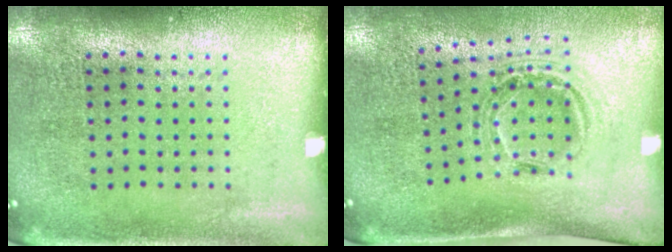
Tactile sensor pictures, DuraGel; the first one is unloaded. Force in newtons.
{"total": 1.1, "press": 1.0, "slide": 0.4}